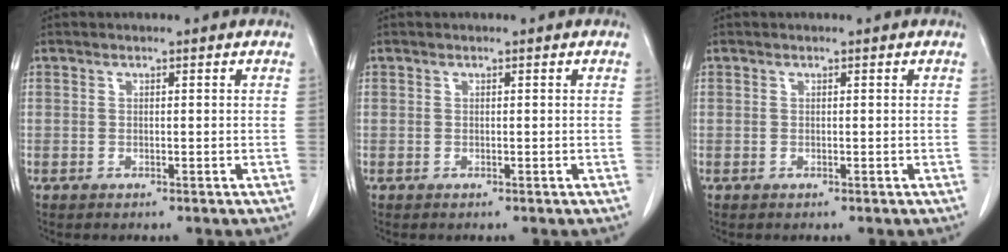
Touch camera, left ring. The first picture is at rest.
{"total": 0.0}
{"total": 0.0}